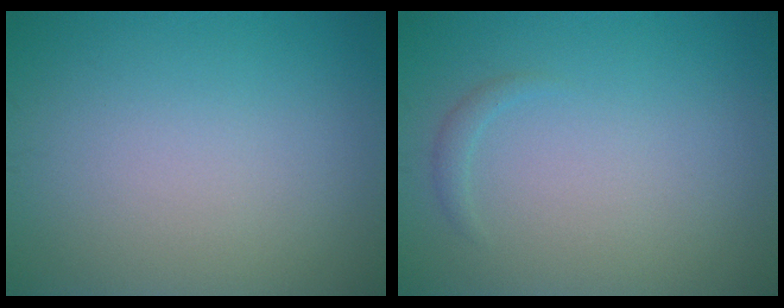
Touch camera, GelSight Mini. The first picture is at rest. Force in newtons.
{"total": 0.8, "press": 0.8, "slide": 0.0}